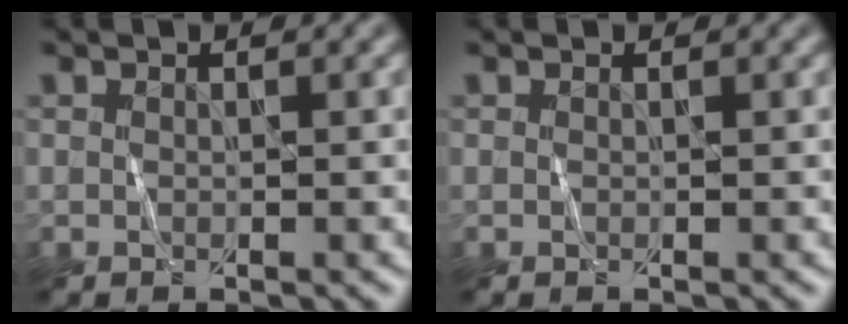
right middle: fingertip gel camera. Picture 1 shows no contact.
{"total": 0.0}